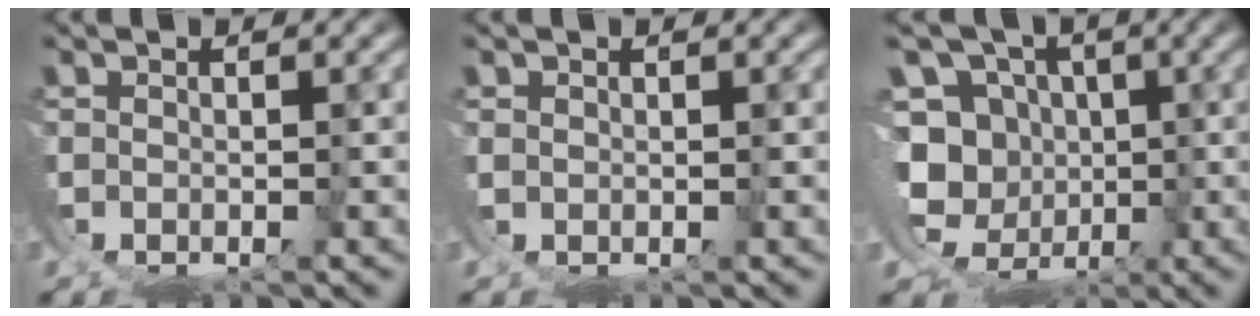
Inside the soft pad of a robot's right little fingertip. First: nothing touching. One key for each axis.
{"total": 1.0, "fx": 0.8, "fy": -0.5, "fz": 0.1, "tx": -0.001, "ty": 0.002, "tz": 0.020}
{"total": 13.2, "fx": 0.1, "fy": 11.2, "fz": 7.0, "tx": -0.140, "ty": -0.040, "tz": 0.003}